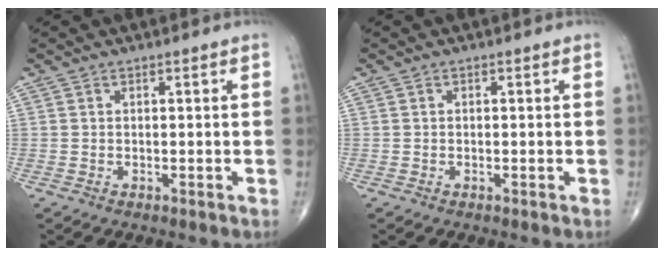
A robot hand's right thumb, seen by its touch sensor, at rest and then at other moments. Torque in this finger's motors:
{"motor_torque": [-0.04, 0.14, -0.23, -0.07, 0.02]}